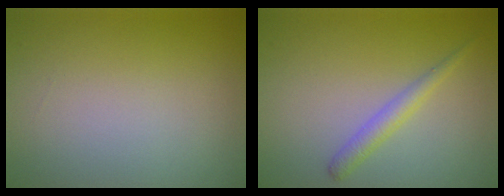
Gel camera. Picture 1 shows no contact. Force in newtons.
{"total": 1.8, "press": 1.8, "slide": 0.1}